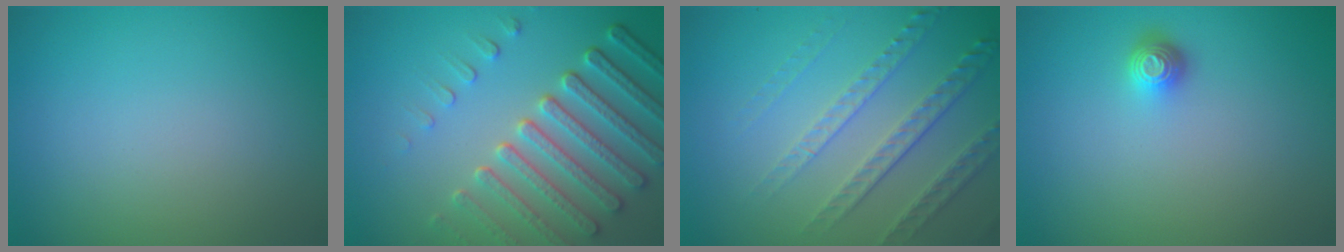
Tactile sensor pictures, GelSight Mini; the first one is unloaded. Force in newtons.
{"total": 6.5, "press": 5.2, "slide": 3.9}
{"total": 4.5, "press": 3.4, "slide": 3.0}
{"total": 1.6, "press": 1.1, "slide": 1.0}